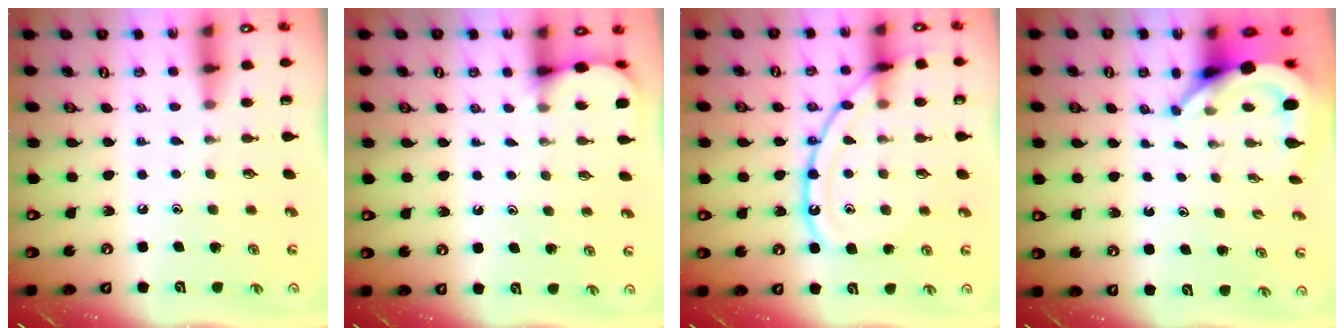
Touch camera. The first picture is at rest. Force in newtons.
{"total": 2.9, "press": 2.9, "slide": 0.3}
{"total": 14.9, "press": 14.9, "slide": 1.0}
{"total": 5.5, "press": 5.4, "slide": 0.7}